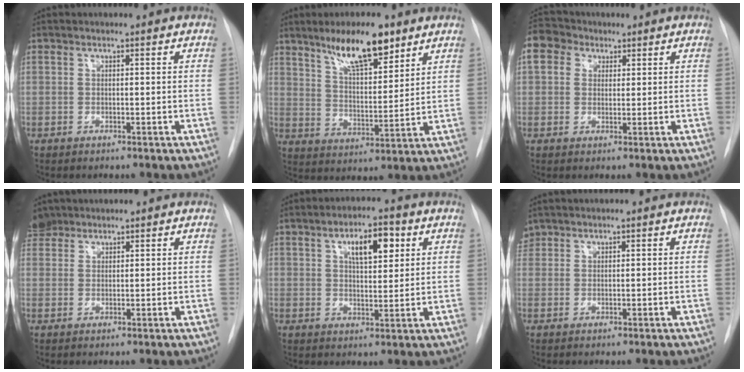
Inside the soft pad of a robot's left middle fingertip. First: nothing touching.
{"total": 11.0, "force": [7.6, 2.6, 7.5], "torque": [-0.127, 0.000, 0.134]}
{"total": 11.7, "force": [5.2, 9.4, 4.7], "torque": [-0.132, 0.051, 0.095]}
{"total": 5.0, "force": [4.1, 2.8, 0.6], "torque": [-0.008, 0.013, 0.080]}
{"total": 7.0, "force": [3.0, 2.6, 5.8], "torque": [-0.091, 0.009, 0.047]}
{"total": 2.9, "force": [2.1, 1.9, 0.1], "torque": [-0.003, 0.013, 0.041]}